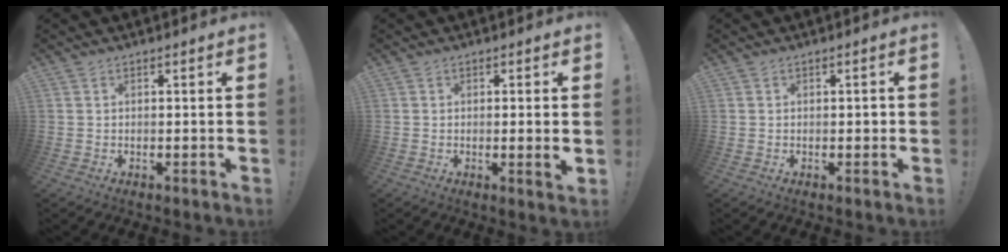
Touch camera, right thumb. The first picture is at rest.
{"total": 2.9, "force": [-0.1, -0.1, 2.9], "torque": [-0.037, -0.009, -0.004]}
{"total": 1.0, "force": [-0.3, 0.8, 0.5], "torque": [-0.015, 0.005, -0.005]}